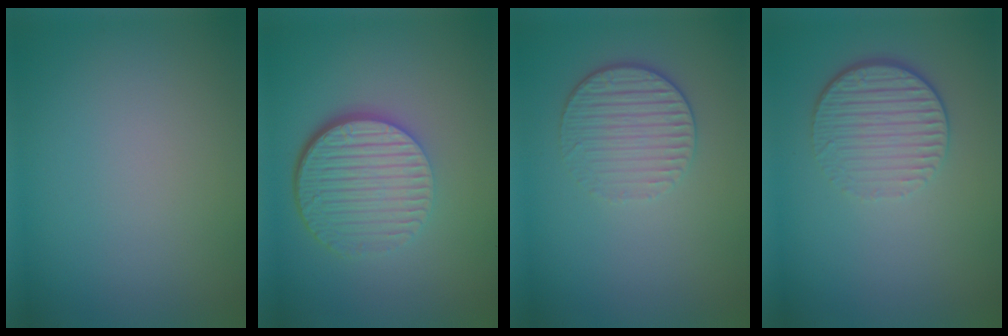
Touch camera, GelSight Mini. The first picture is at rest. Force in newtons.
{"total": 6.7, "press": 4.4, "slide": 5.0}
{"total": 3.3, "press": 2.8, "slide": 1.8}
{"total": 4.4, "press": 3.0, "slide": 3.2}